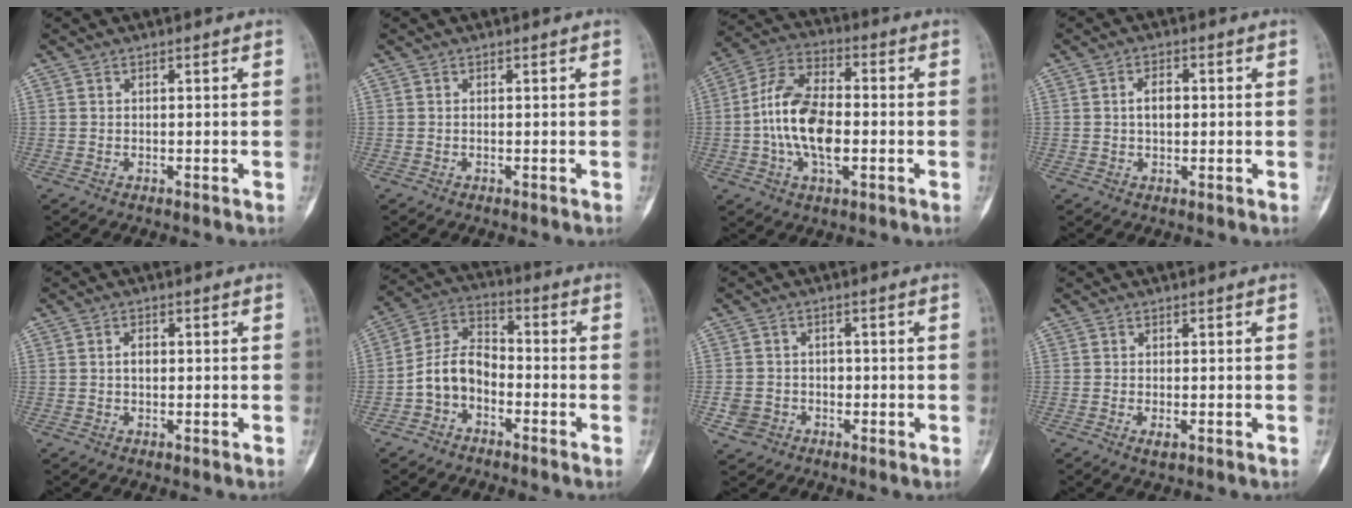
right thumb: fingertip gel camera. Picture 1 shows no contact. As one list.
[{"total": 0.0}, {"total": 14.5, "force": [-1.6, 7.5, 12.3], "torque": [-0.235, 0.021, -0.036]}, {"total": 3.5, "force": [0.2, 2.2, 2.8], "torque": [-0.044, 0.007, 0.001]}, {"total": 2.0, "force": [0.1, 1.3, 1.5], "torque": [-0.024, 0.004, -0.001]}, {"total": 8.8, "force": [-3.1, 6.2, 5.4], "torque": [-0.093, 0.043, -0.072]}, {"total": 4.1, "force": [-1.4, 3.8, 0.7], "torque": [0.003, 0.016, -0.021]}, {"total": 1.4, "force": [-0.6, 0.7, 1.1], "torque": [-0.025, -0.003, -0.012]}]